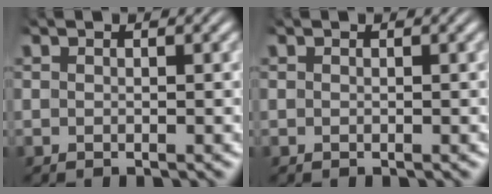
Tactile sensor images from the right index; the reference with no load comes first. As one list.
[{"total": 0.0}]